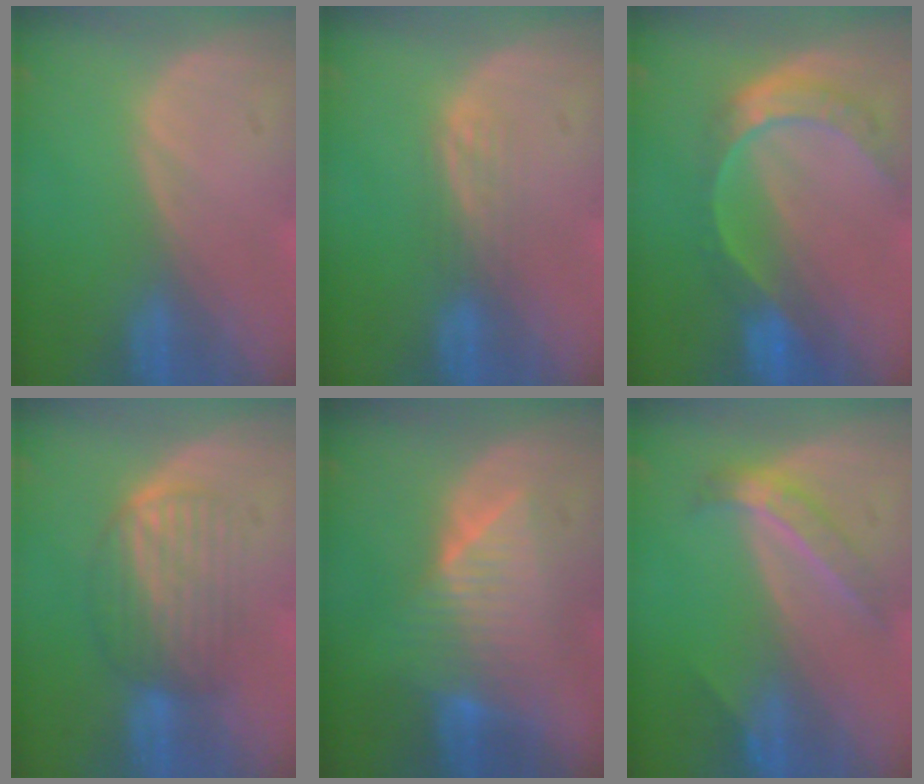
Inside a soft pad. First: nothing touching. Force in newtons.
{"total": 2.4, "press": 2.3, "slide": 0.4}
{"total": 7.7, "press": 6.4, "slide": 4.3}
{"total": 6.2, "press": 6.0, "slide": 1.5}
{"total": 7.3, "press": 7.2, "slide": 1.5}
{"total": 4.5, "press": 4.3, "slide": 1.2}